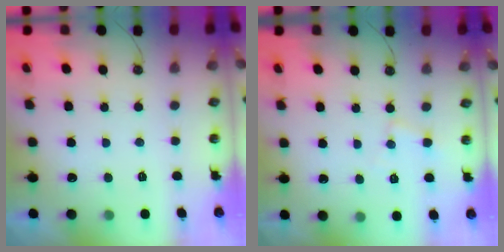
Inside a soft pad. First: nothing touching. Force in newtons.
{"total": 5.8, "press": 5.8, "slide": 0.6}